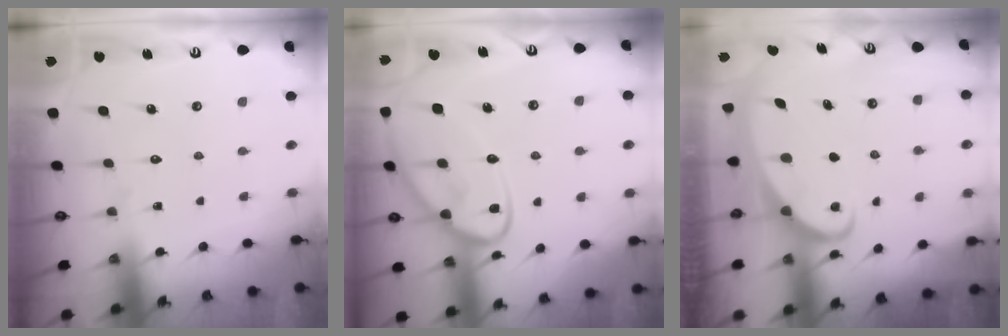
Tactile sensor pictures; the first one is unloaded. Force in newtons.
{"total": 16.1, "press": 16.0, "slide": 1.4}
{"total": 2.1, "press": 2.1, "slide": 0.3}